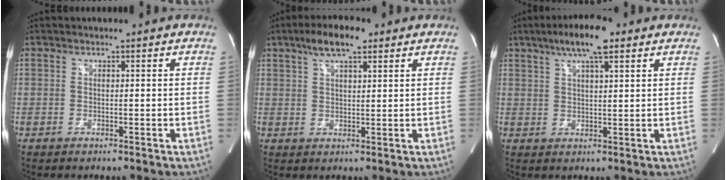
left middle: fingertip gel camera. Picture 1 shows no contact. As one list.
[{"total": 6.9, "force": [4.3, 1.9, 5.0], "torque": [-0.099, 0.016, 0.075]}, {"total": 8.0, "force": [4.9, 1.2, 6.2], "torque": [-0.116, 0.016, 0.081]}]